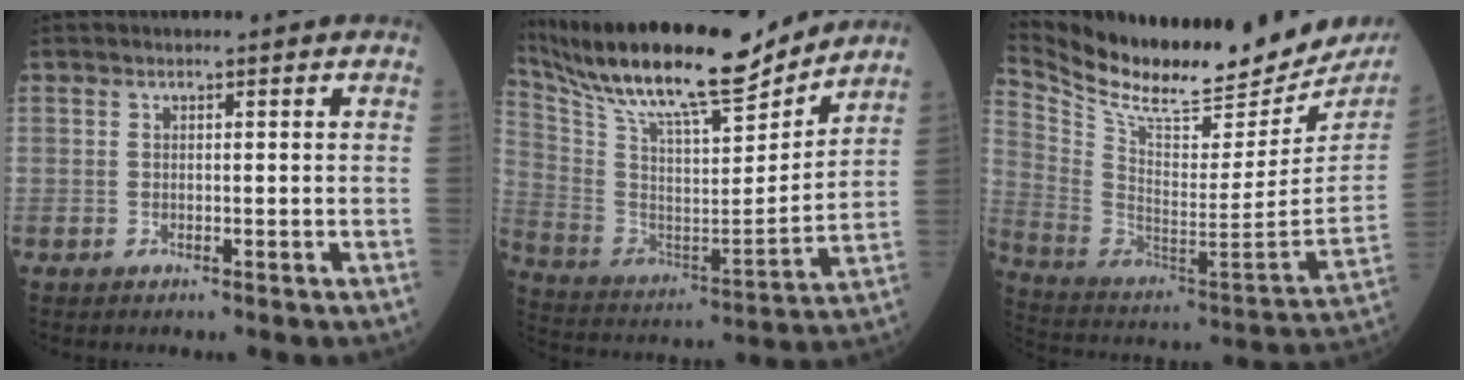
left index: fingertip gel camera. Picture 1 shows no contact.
{"total": 24.4, "force": [20.7, 3.7, 12.4], "torque": [-0.241, 0.002, 0.344]}
{"total": 25.6, "force": [23.2, 4.6, 9.8], "torque": [-0.191, -0.074, 0.353]}